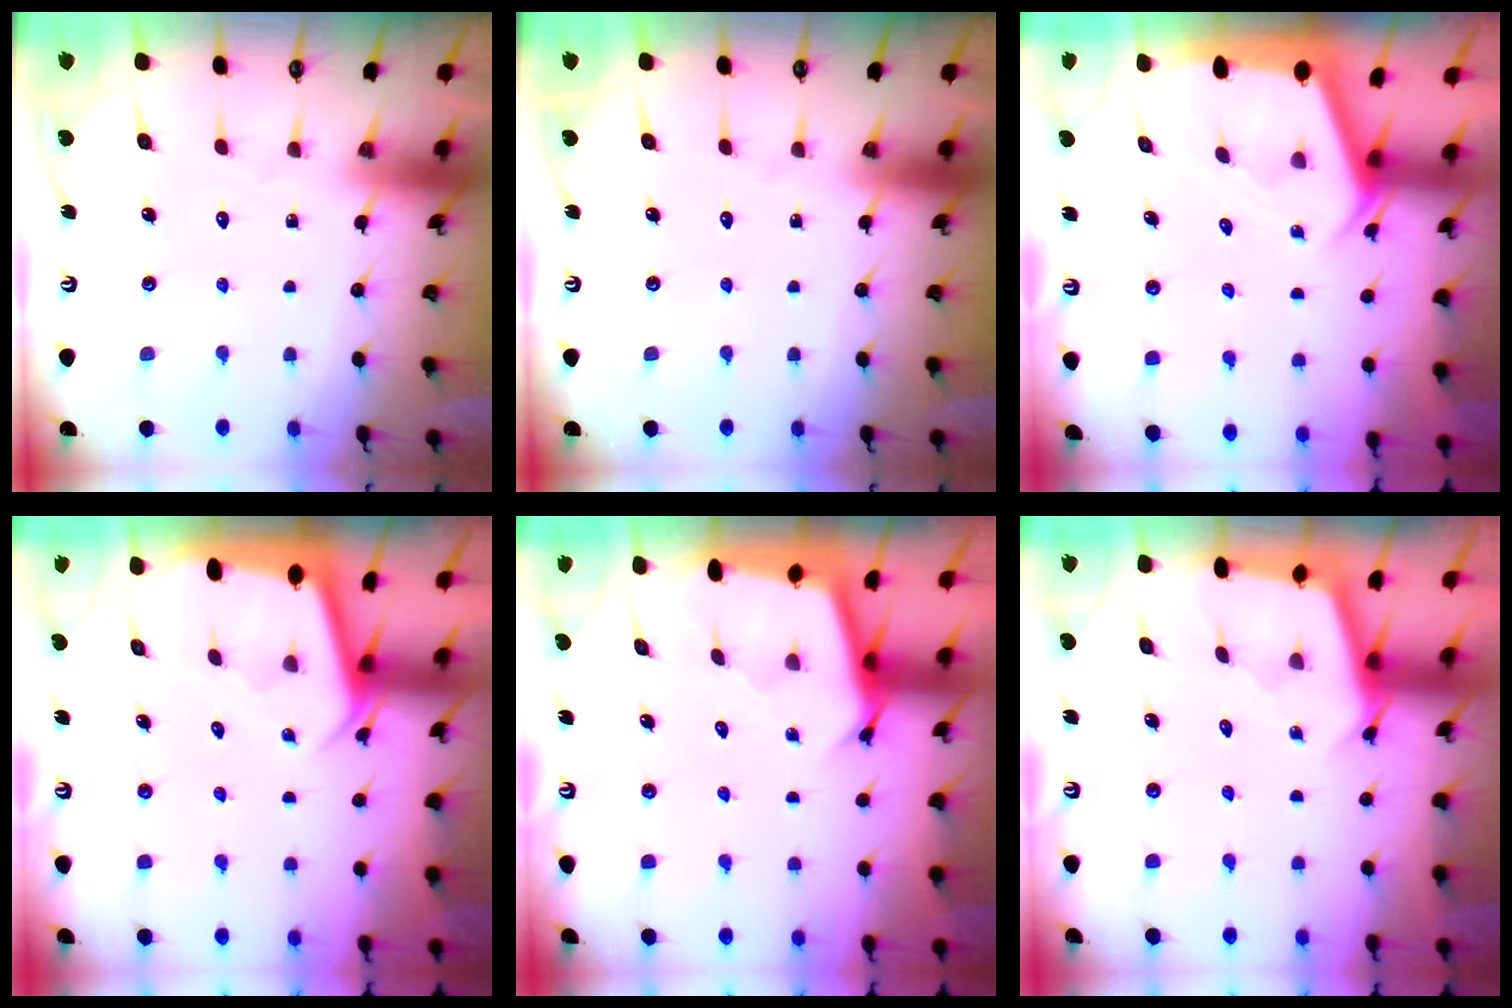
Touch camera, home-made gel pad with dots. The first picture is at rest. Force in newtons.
{"total": 0.0}
{"total": 2.3, "press": 2.3, "slide": 0.2}
{"total": 2.3, "press": 2.3, "slide": 0.1}
{"total": 2.6, "press": 2.6, "slide": 0.1}
{"total": 2.5, "press": 2.5, "slide": 0.2}